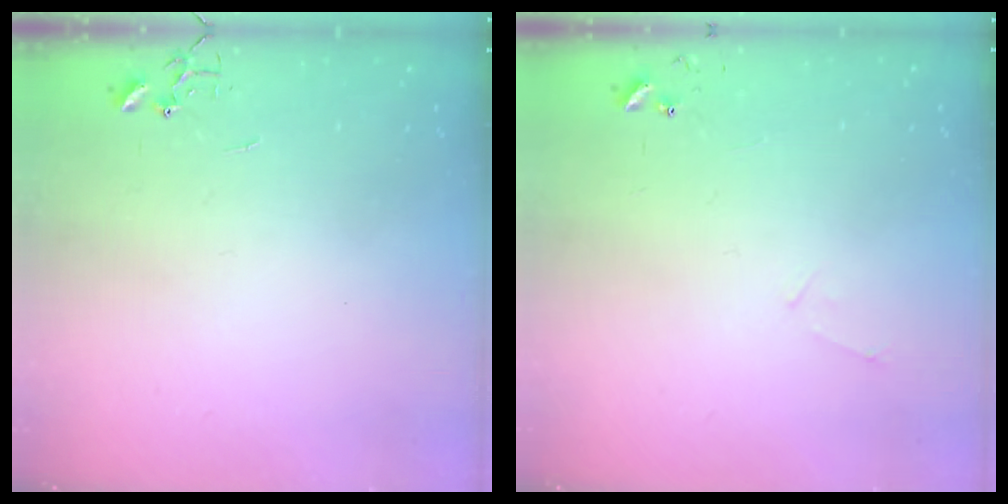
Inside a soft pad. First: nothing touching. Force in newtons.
{"total": 4.8, "press": 4.8, "slide": 0.5}